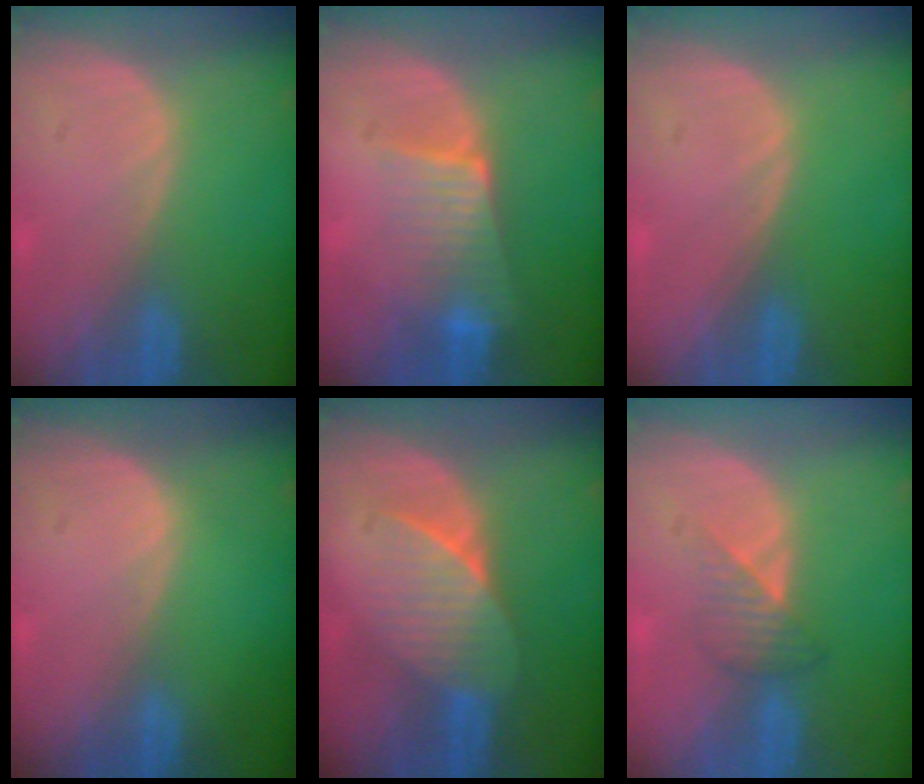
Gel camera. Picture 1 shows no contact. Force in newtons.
{"total": 6.5, "press": 5.8, "slide": 3.0}
{"total": 0.0}
{"total": 0.0}
{"total": 6.7, "press": 6.3, "slide": 2.4}
{"total": 3.4, "press": 3.1, "slide": 1.4}